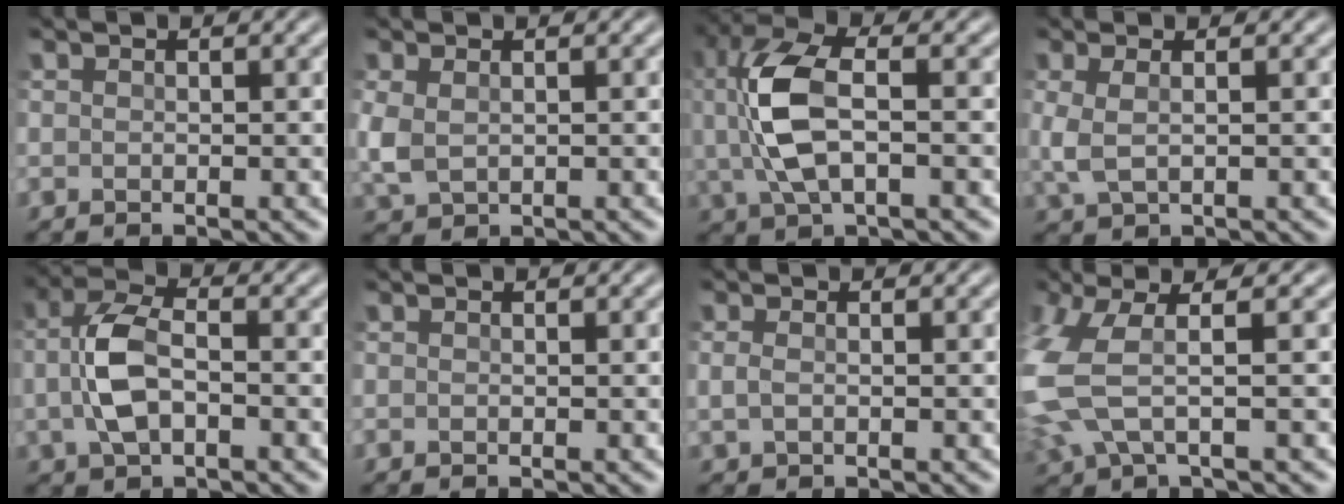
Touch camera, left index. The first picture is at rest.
{"total": 3.0, "force": [-0.3, 2.1, 2.1], "torque": [-0.057, -0.006, 0.001]}
{"total": 7.3, "force": [0.2, 3.4, 6.4], "torque": [-0.148, 0.010, 0.000]}
{"total": 2.6, "force": [-0.2, 1.2, 2.3], "torque": [-0.059, -0.003, 0.001]}
{"total": 5.2, "force": [-0.6, 2.8, 4.3], "torque": [-0.095, 0.003, -0.014]}
{"total": 0.0}
{"total": 0.9, "force": [-0.1, 0.5, 0.8], "torque": [-0.020, 0.001, 0.000]}
{"total": 6.4, "force": [-0.1, 2.4, 5.9], "torque": [-0.165, -0.001, -0.006]}